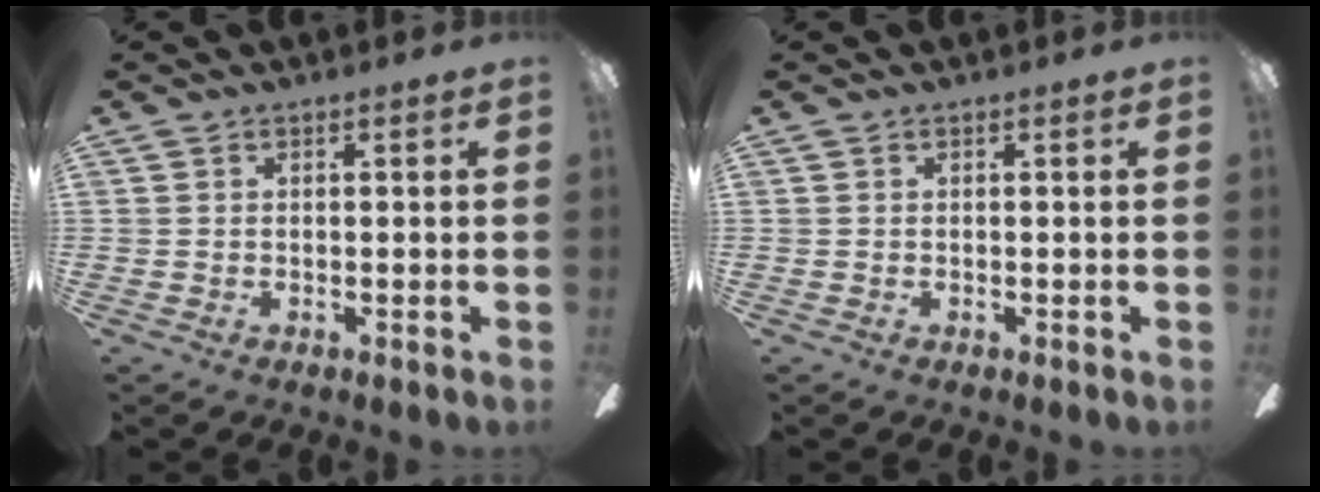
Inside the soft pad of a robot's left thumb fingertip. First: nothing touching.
{"total": 0.0}